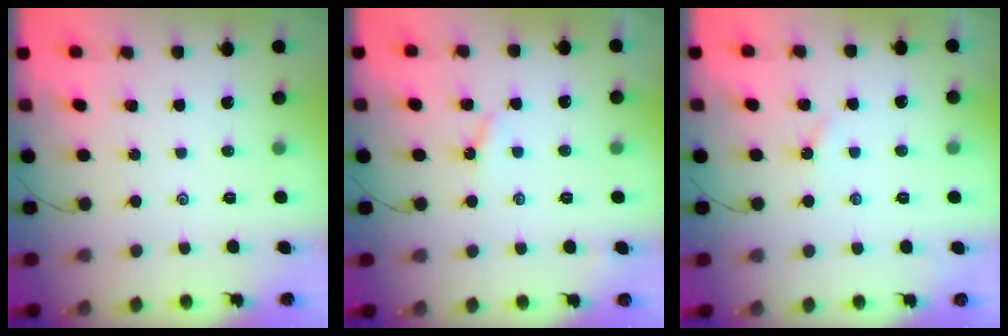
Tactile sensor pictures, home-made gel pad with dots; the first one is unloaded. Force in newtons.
{"total": 2.5, "press": 2.4, "slide": 0.4}
{"total": 1.5, "press": 1.5, "slide": 0.3}